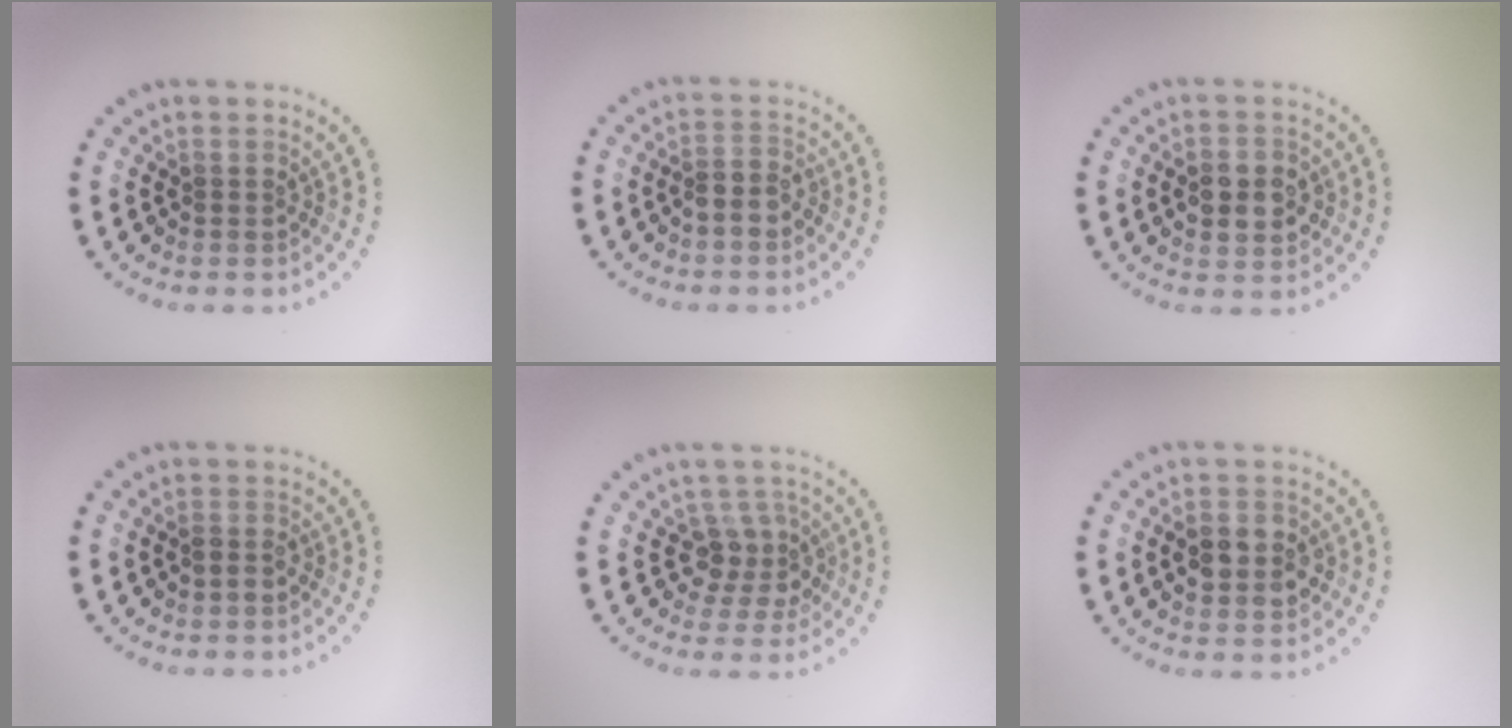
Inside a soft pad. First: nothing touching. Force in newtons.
{"total": 2.2, "press": 1.9, "slide": 1.1}
{"total": 3.9, "press": 3.9, "slide": 0.2}
{"total": 0.9, "press": 0.8, "slide": 0.4}
{"total": 2.9, "press": 2.3, "slide": 1.7}
{"total": 3.7, "press": 3.7, "slide": 0.1}